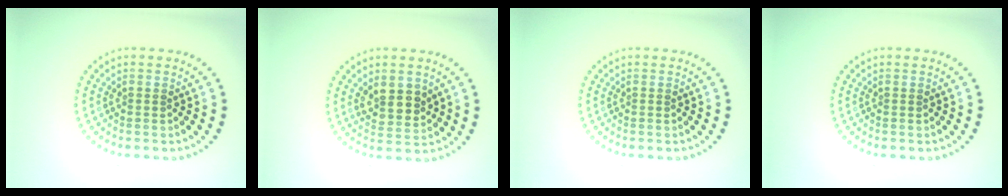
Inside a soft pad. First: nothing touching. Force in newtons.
{"total": 2.8, "press": 2.6, "slide": 1.1}
{"total": 0.0}
{"total": 0.0}